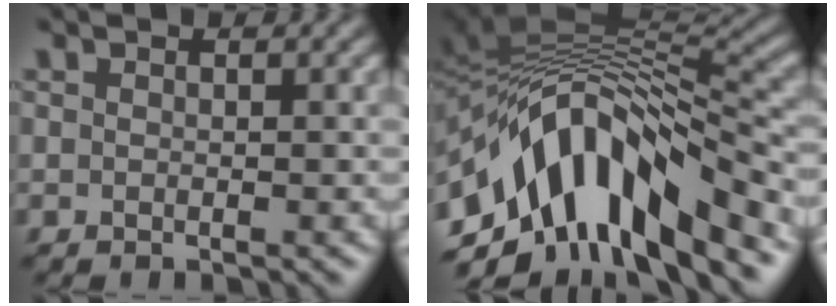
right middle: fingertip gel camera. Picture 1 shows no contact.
{"total": 13.0, "force": [-5.5, 6.2, 10.0], "torque": [-0.160, 0.012, -0.096]}